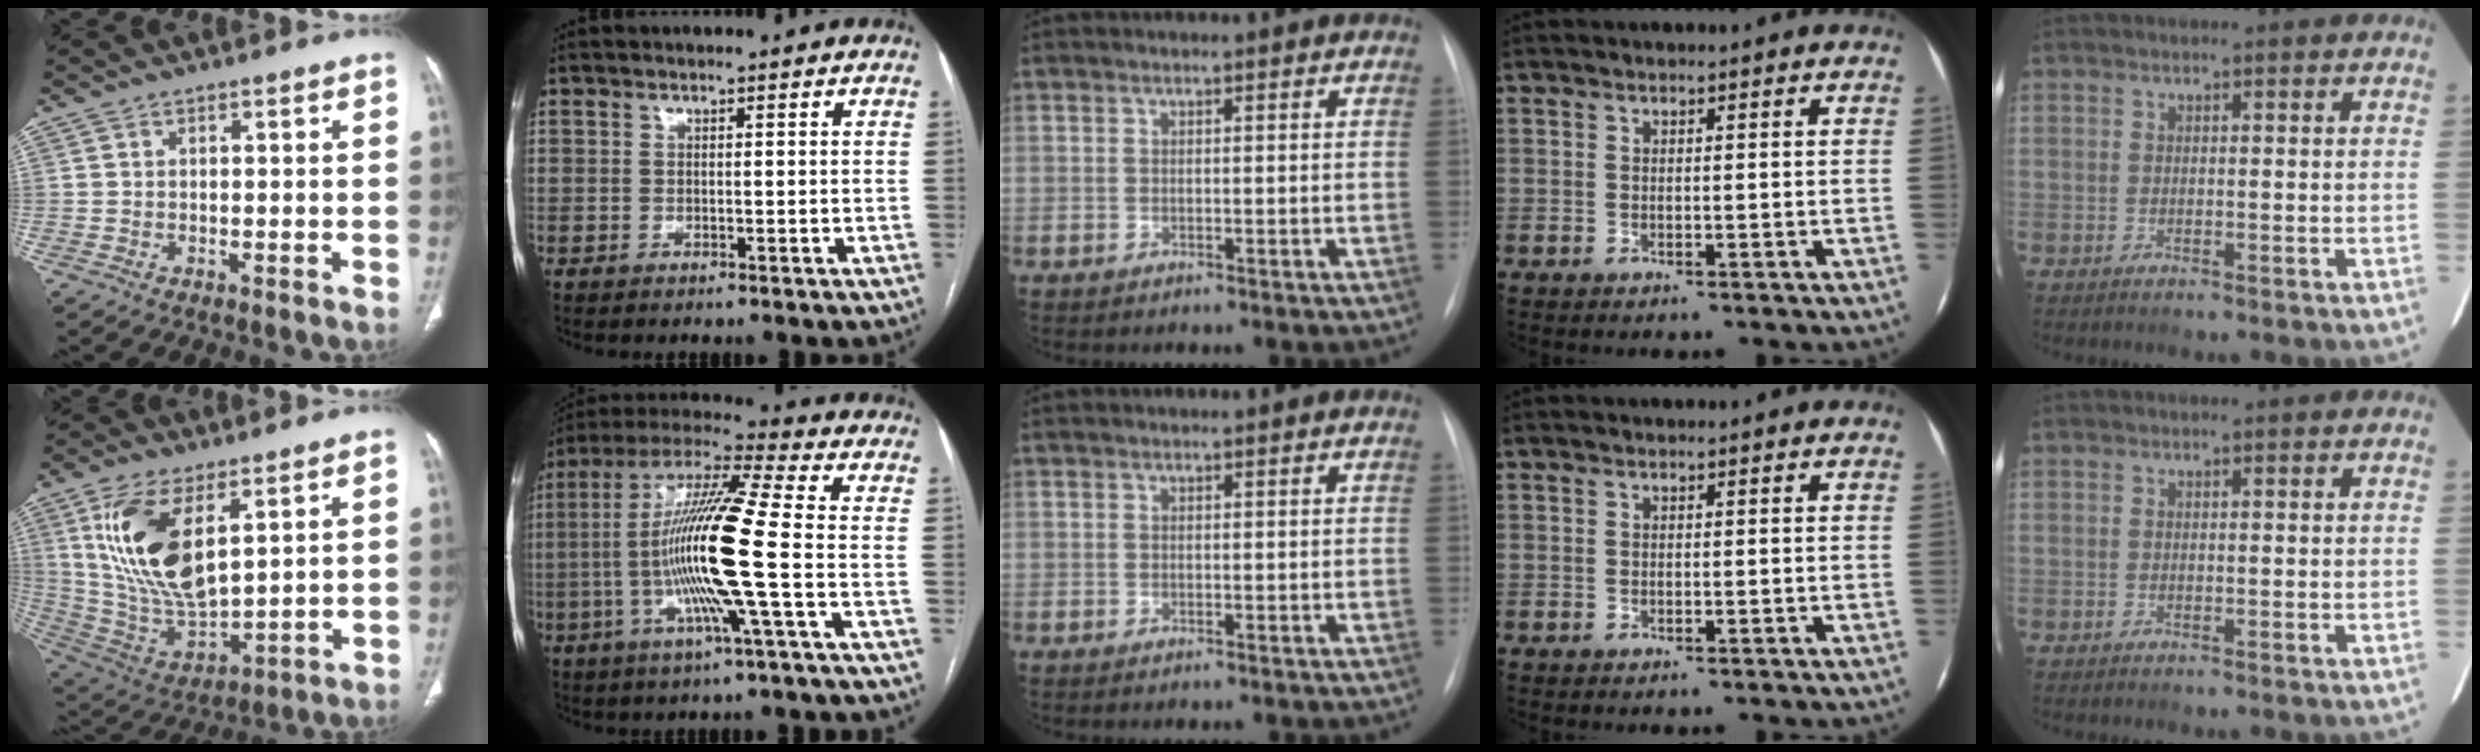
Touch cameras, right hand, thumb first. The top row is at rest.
{"thumb": {"total": 18.0, "force": [6.8, 8.1, 14.6], "torque": [-0.278, -0.029, 0.146]}, "index": {"total": 16.9, "force": [-2.9, -0.8, 16.7], "torque": [-0.325, -0.005, -0.069]}}